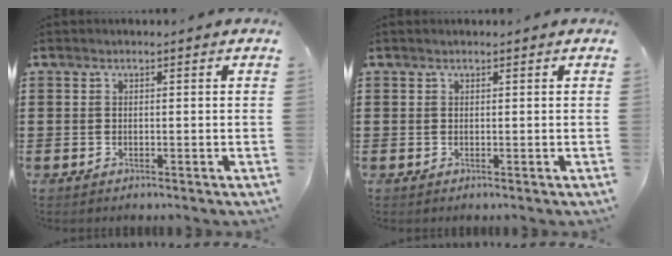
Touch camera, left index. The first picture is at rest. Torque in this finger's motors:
{"motor_torque": [0.04, 0.00, -0.09, -0.03]}